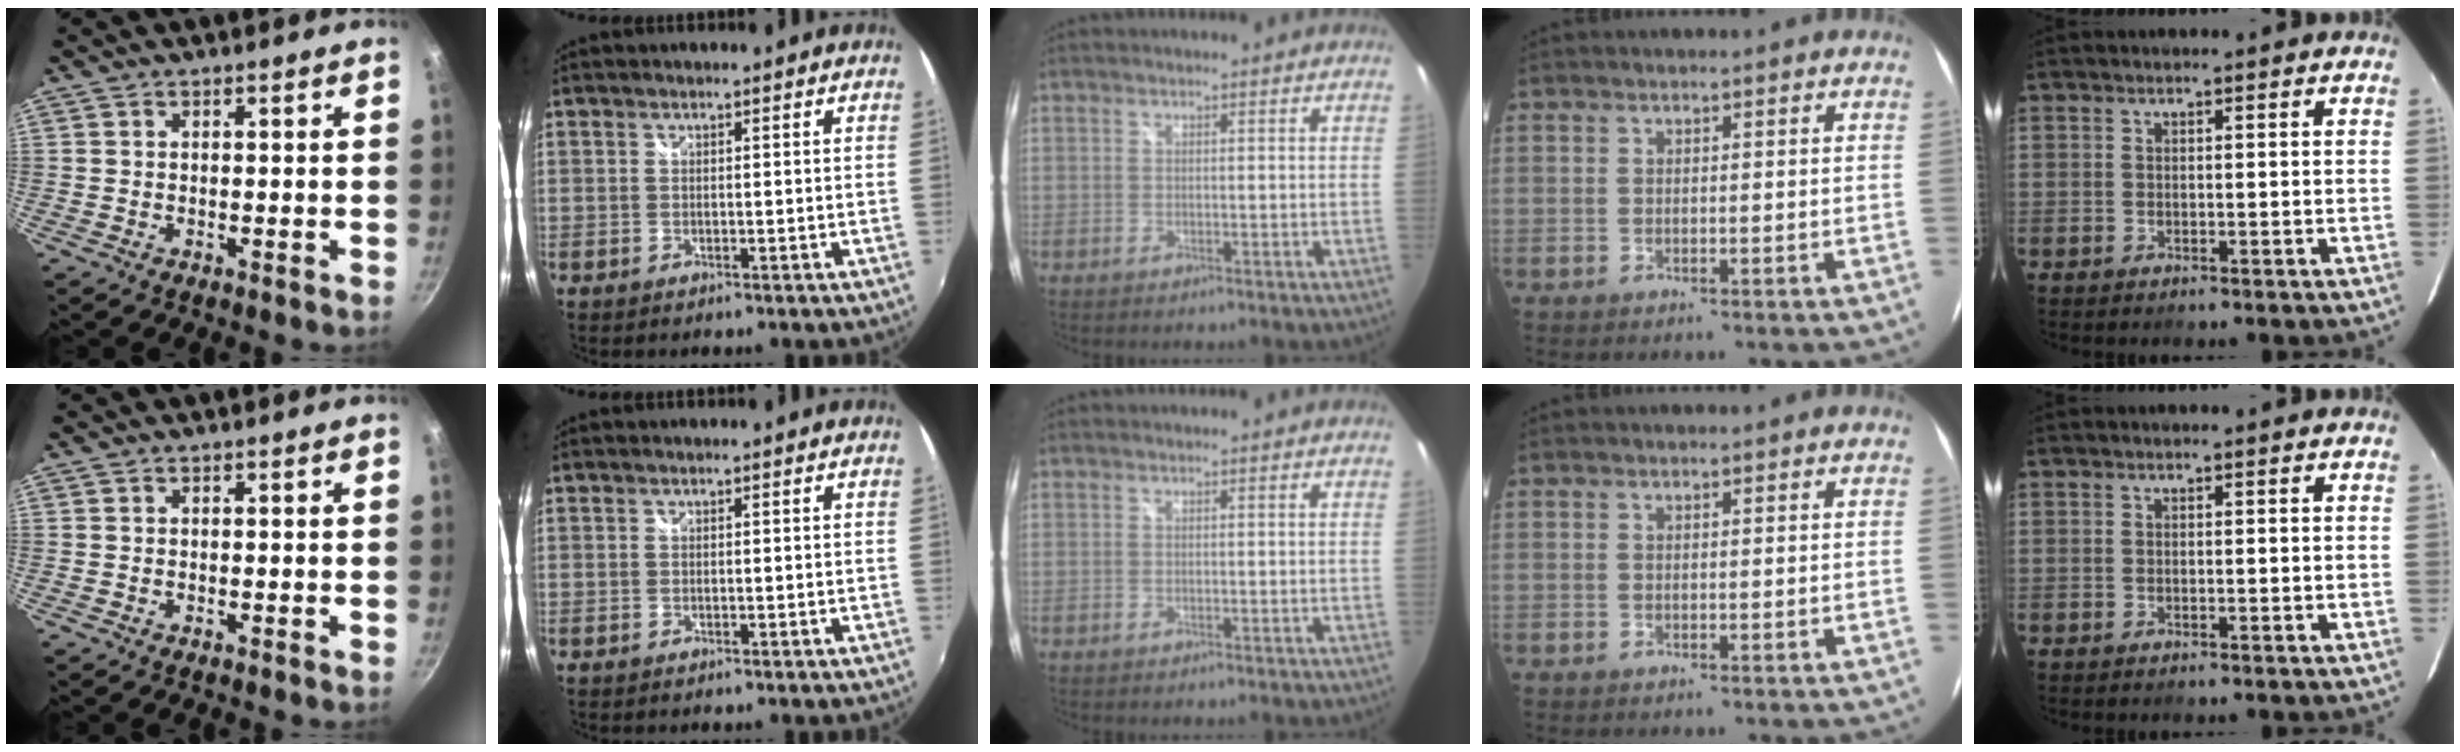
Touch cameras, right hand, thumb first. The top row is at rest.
{}